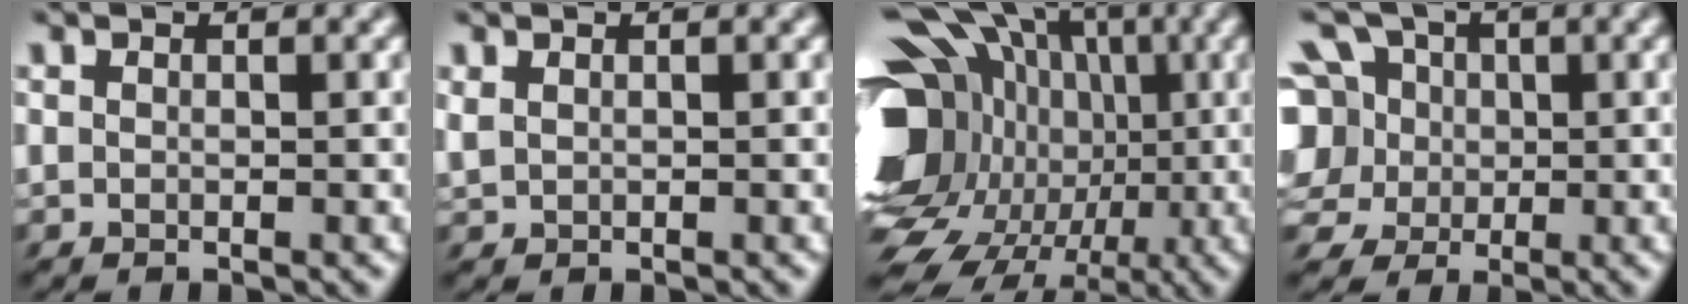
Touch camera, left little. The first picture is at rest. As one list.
[{"total": 0.9, "force": [0.1, 0.5, 0.8], "torque": [-0.023, -0.001, 0.002]}, {"total": 20.7, "force": [-4.2, 16.7, 11.5], "torque": [-0.209, 0.016, -0.116]}, {"total": 9.6, "force": [-0.5, 8.2, 4.9], "torque": [-0.102, 0.032, -0.051]}]